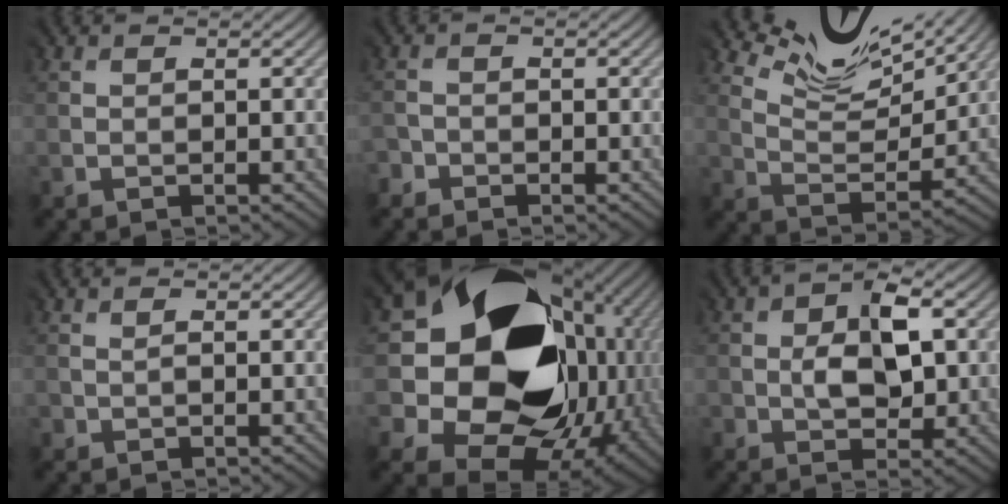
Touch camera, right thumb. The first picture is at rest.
{"total": 1.8, "force": [-1.7, 0.6, -0.5], "torque": [0.012, -0.001, -0.035]}
{"total": 10.1, "force": [9.0, 2.2, 4.2], "torque": [-0.091, -0.011, 0.145]}
{"total": 0.0}
{"total": 20.2, "force": [2.4, 16.6, 11.3], "torque": [-0.255, -0.042, 0.090]}
{"total": 5.2, "force": [0.0, 3.1, 4.2], "torque": [-0.074, 0.003, -0.006]}